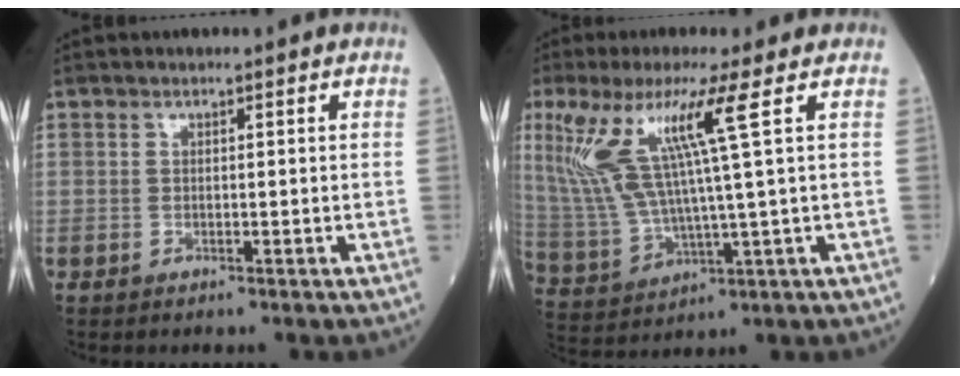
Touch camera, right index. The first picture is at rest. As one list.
[{"total": 12.3, "force": [4.9, -0.8, 11.3], "torque": [-0.261, 0.006, 0.101]}]